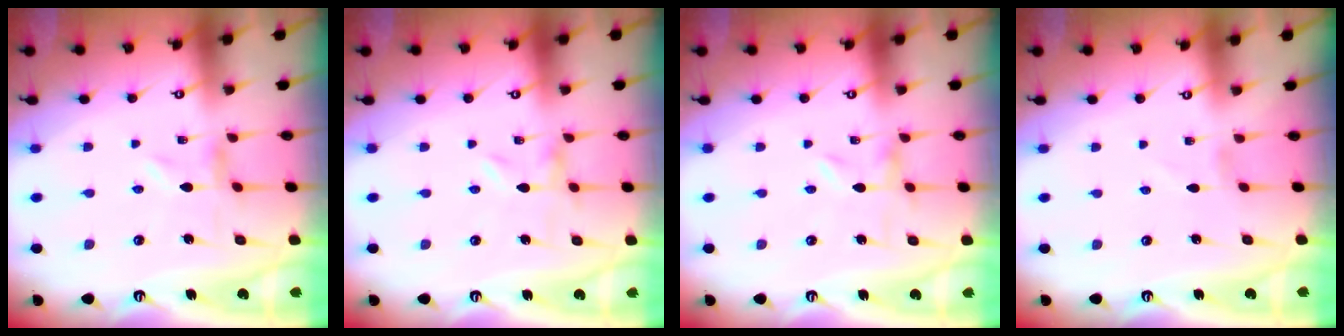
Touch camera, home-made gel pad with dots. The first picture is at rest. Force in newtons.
{"total": 0.0}
{"total": 0.0}
{"total": 1.1, "press": 1.1, "slide": 0.1}